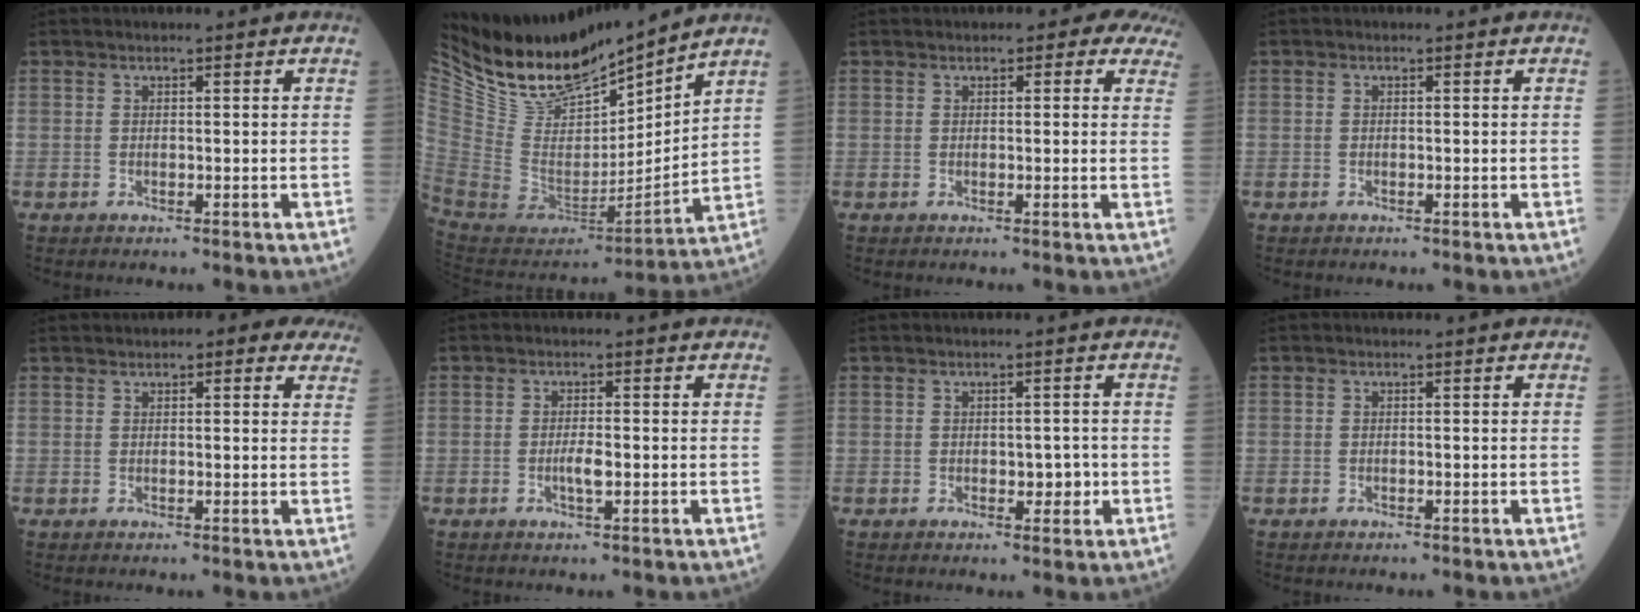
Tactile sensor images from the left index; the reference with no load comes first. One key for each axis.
{"total": 15.0, "fx": 14.4, "fy": 2.2, "fz": 3.6, "tx": -0.087, "ty": -0.021, "tz": 0.287}
{"total": 5.4, "fx": 4.5, "fy": 2.2, "fz": 2.1, "tx": 0.000, "ty": 0.003, "tz": 0.035}
{"total": 0.0}
{"total": 6.2, "fx": 4.9, "fy": 2.2, "fz": 3.1, "tx": -0.021, "ty": 0.016, "tz": 0.047}
{"total": 2.1, "fx": -0.7, "fy": 0.2, "fz": 1.9, "tx": -0.037, "ty": -0.004, "tz": -0.014}
{"total": 2.4, "fx": -0.5, "fy": 1.4, "fz": 1.9, "tx": -0.020, "ty": -0.002, "tz": -0.006}
{"total": 0.0}